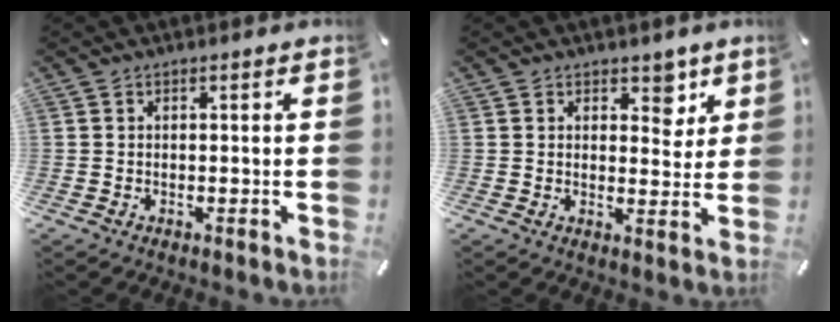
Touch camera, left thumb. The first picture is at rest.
{"total": 5.5, "force": [3.1, 3.5, 2.8], "torque": [-0.011, -0.019, 0.043]}